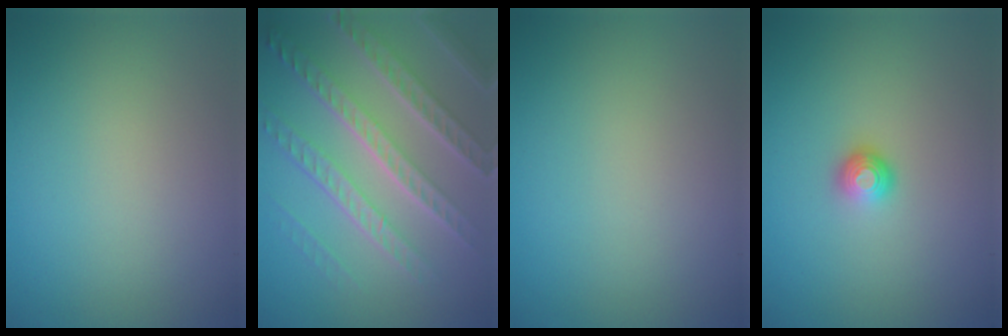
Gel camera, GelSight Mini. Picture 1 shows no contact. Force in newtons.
{"total": 7.2, "press": 5.0, "slide": 5.1}
{"total": 0.0}
{"total": 1.5, "press": 1.1, "slide": 1.0}